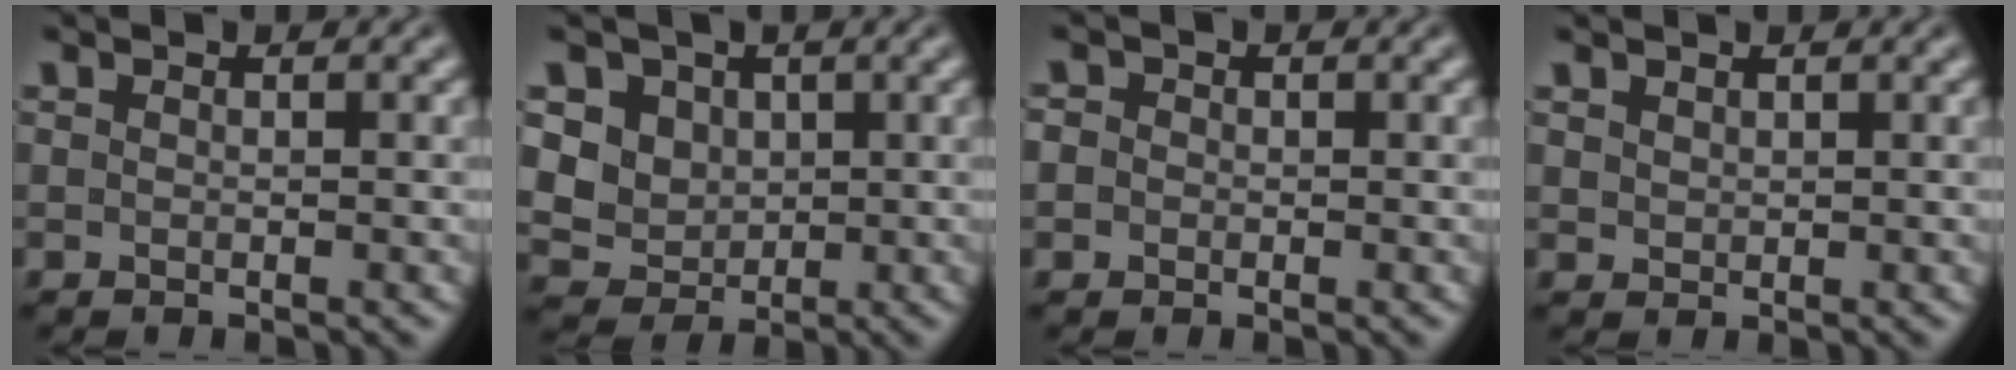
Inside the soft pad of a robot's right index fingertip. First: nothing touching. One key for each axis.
{"total": 9.9, "fx": 0.6, "fy": 9.1, "fz": 3.8, "tx": -0.119, "ty": -0.039, "tz": 0.016}
{"total": 2.1, "fx": -0.3, "fy": 2.0, "fz": 0.6, "tx": -0.020, "ty": -0.005, "tz": -0.009}
{"total": 1.1, "fx": 1.1, "fy": -0.3, "fz": 0.1, "tx": 0.004, "ty": -0.004, "tz": 0.034}